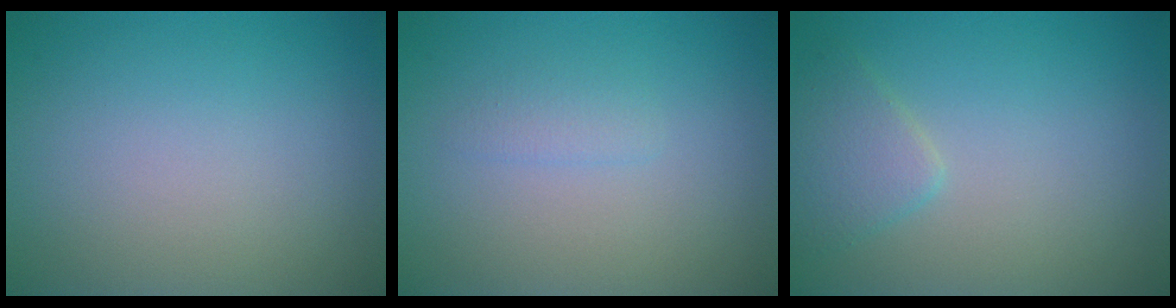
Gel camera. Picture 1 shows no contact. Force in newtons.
{"total": 1.0, "press": 1.0, "slide": 0.1}
{"total": 2.3, "press": 2.3, "slide": 0.1}